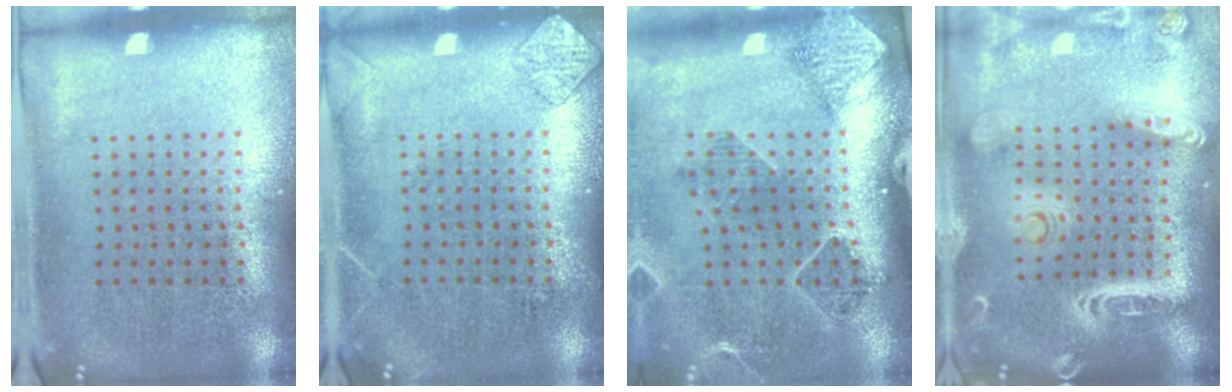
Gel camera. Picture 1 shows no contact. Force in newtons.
{"total": 1.3, "press": 1.3, "slide": 0.1}
{"total": 1.5, "press": 1.5, "slide": 0.1}
{"total": 2.8, "press": 2.4, "slide": 1.4}